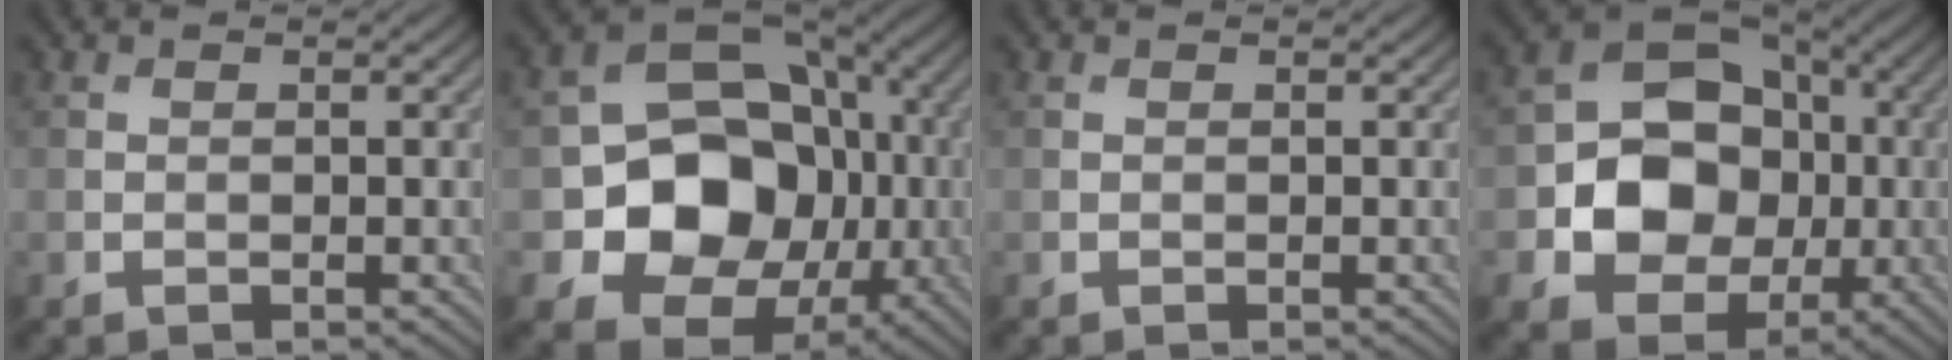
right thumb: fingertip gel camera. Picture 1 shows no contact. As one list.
[{"total": 13.8, "force": [-2.3, 11.3, 7.6], "torque": [-0.129, -0.015, -0.058]}, {"total": 0.0}, {"total": 11.8, "force": [-1.4, 9.8, 6.6], "torque": [-0.118, -0.005, -0.045]}]